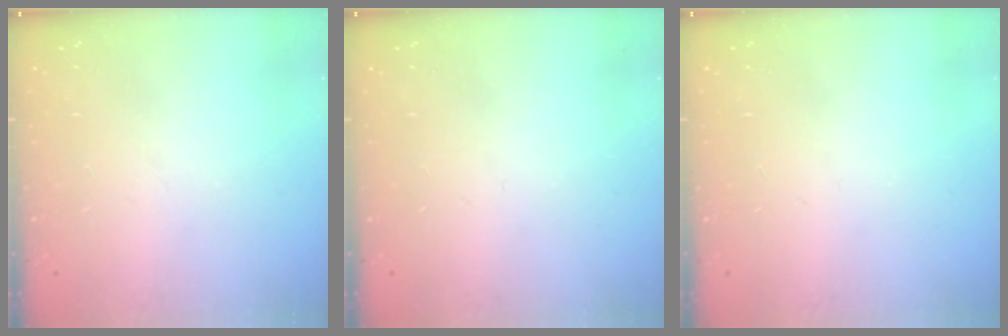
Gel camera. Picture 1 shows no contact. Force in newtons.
{"total": 0.0}
{"total": 0.0}